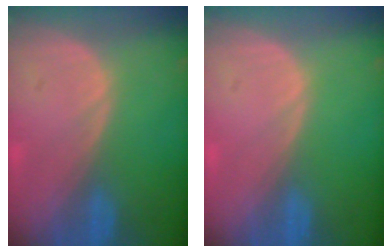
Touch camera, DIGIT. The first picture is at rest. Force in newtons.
{"total": 0.0}